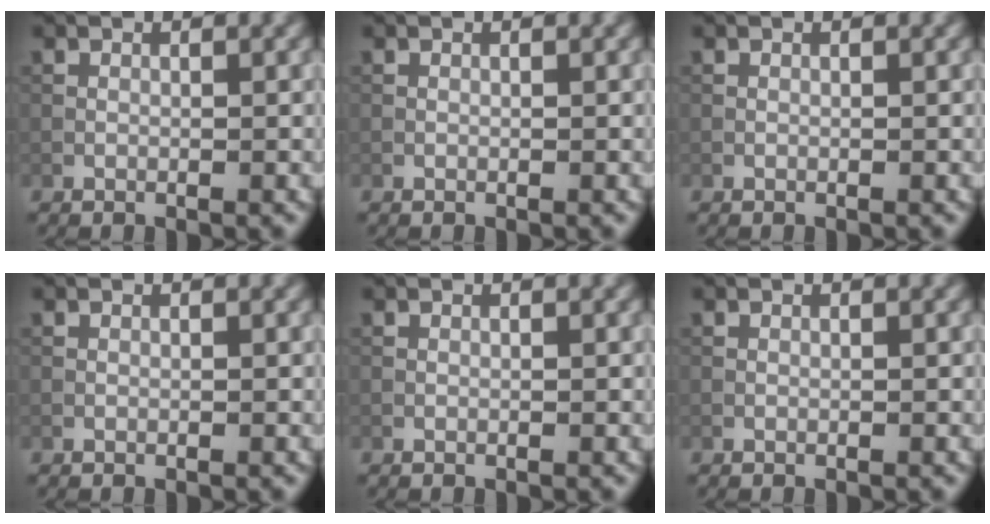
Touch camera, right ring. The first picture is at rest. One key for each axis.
{"total": 0.0}
{"total": 0.0}
{"total": 0.0}
{"total": 0.0}
{"total": 0.0}